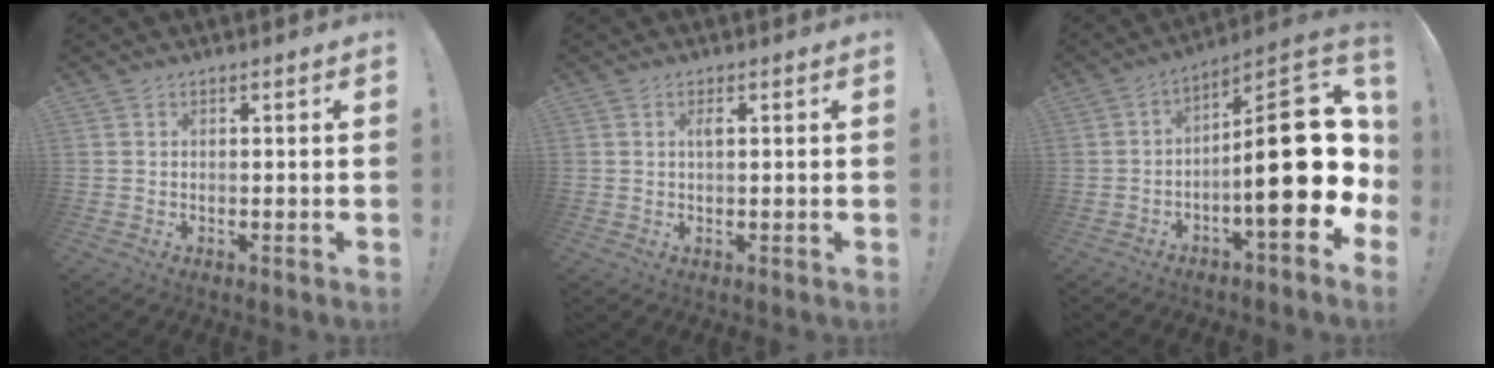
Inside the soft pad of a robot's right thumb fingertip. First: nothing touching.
{"total": 1.4, "force": [0.5, 0.1, 1.3], "torque": [-0.018, 0.001, 0.006]}
{"total": 24.3, "force": [-2.4, 8.6, 22.6], "torque": [-0.312, 0.016, -0.029]}